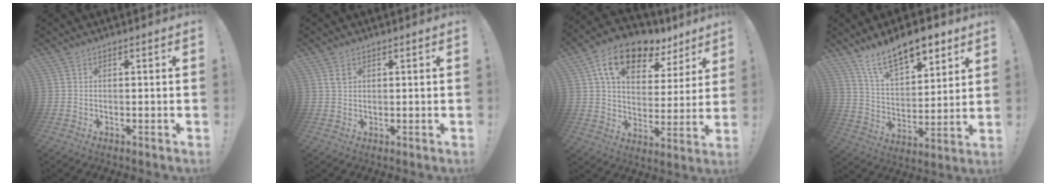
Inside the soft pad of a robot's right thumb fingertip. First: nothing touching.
{"total": 2.1, "force": [1.2, 1.5, 1.0], "torque": [-0.013, -0.002, 0.020]}
{"total": 15.6, "force": [9.4, 8.8, 8.8], "torque": [-0.155, -0.043, 0.171]}
{"total": 15.2, "force": [10.7, 6.9, 8.2], "torque": [-0.135, -0.066, 0.193]}